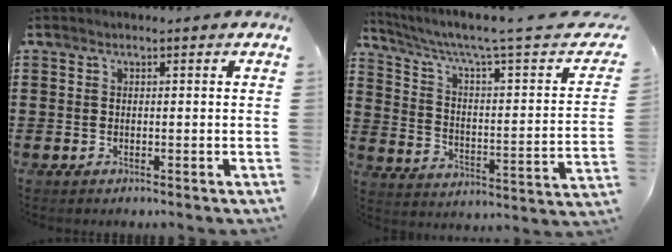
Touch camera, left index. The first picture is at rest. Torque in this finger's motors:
{"motor_torque": [2.14, 0.00, 0.18, 0.07]}